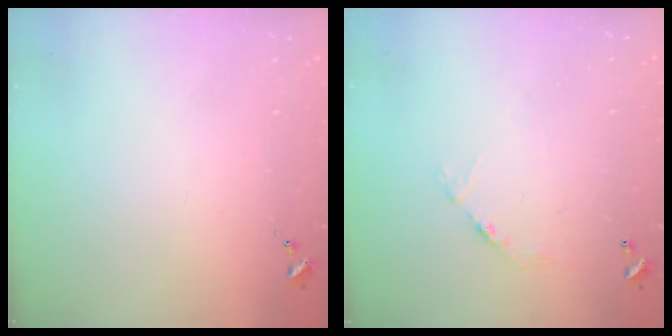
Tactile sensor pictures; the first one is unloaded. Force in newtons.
{"total": 6.7, "press": 6.7, "slide": 0.5}